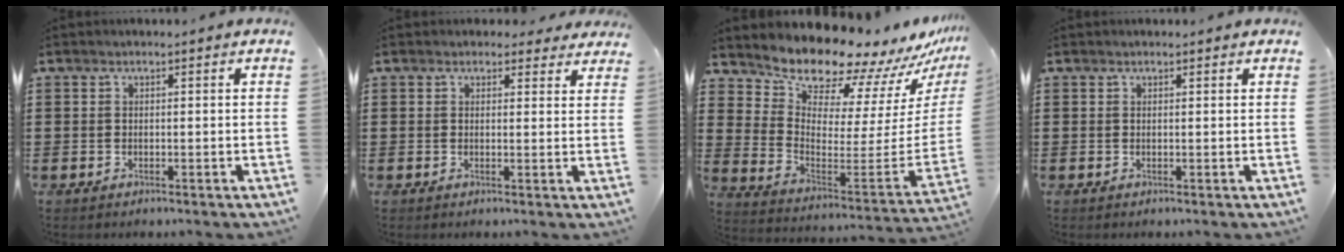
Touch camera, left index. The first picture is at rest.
{"total": 2.0, "force": [1.8, 0.8, 0.3], "torque": [-0.005, 0.000, 0.032]}
{"total": 10.4, "force": [10.3, 1.4, 0.8], "torque": [-0.038, -0.117, 0.172]}
{"total": 0.0}